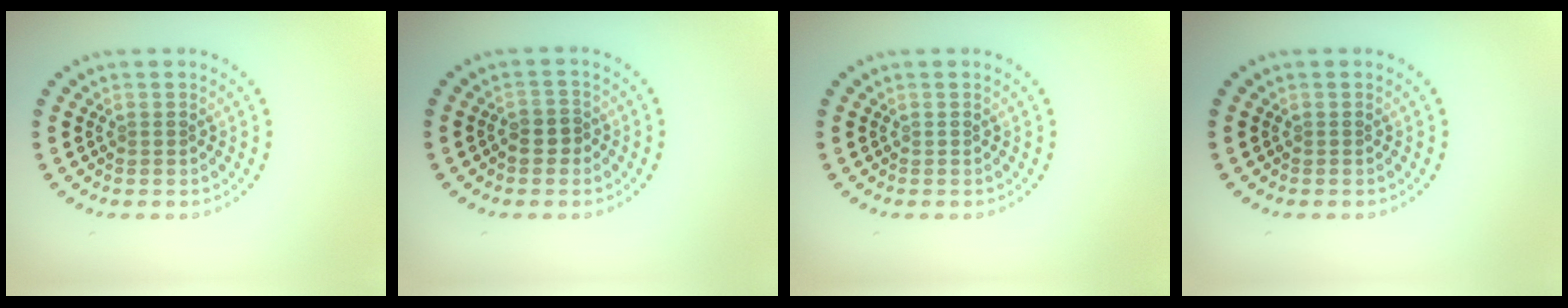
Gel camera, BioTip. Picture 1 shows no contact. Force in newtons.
{"total": 1.5, "press": 1.4, "slide": 0.7}
{"total": 0.0}
{"total": 0.0}